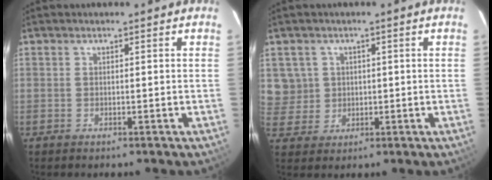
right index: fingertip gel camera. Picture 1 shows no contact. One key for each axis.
{"total": 5.6, "fx": 1.3, "fy": 5.4, "fz": 0.6, "tx": -0.003, "ty": 0.013, "tz": 0.034}